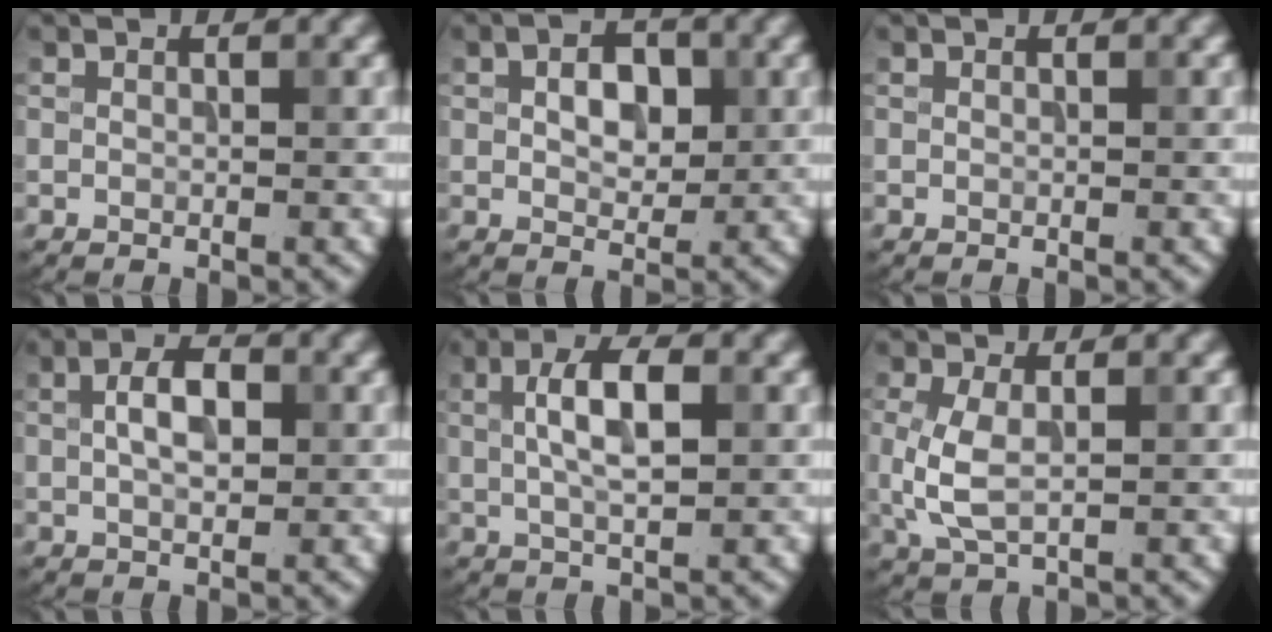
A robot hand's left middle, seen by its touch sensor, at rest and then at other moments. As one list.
[{"total": 3.4, "force": [0.6, 2.2, 2.6], "torque": [-0.044, 0.002, 0.009]}, {"total": 0.0}, {"total": 3.6, "force": [0.6, 1.9, 3.0], "torque": [-0.060, 0.006, 0.007]}, {"total": 4.5, "force": [0.9, 1.5, 4.1], "torque": [-0.081, 0.007, 0.014]}, {"total": 3.7, "force": [0.1, 1.9, 3.2], "torque": [-0.082, 0.000, 0.003]}]